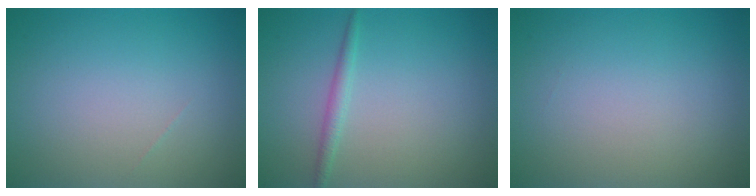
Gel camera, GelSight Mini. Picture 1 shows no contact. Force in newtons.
{"total": 1.3, "press": 1.3, "slide": 0.1}
{"total": 0.0}